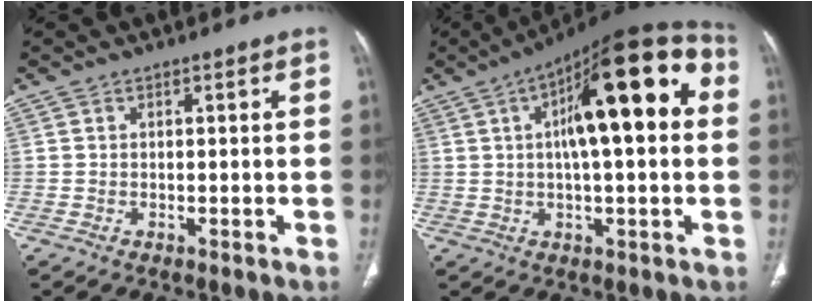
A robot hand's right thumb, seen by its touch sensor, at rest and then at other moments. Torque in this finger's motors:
{"motor_torque": [0.62, 4.39, 1.38, 0.50, 0.21]}